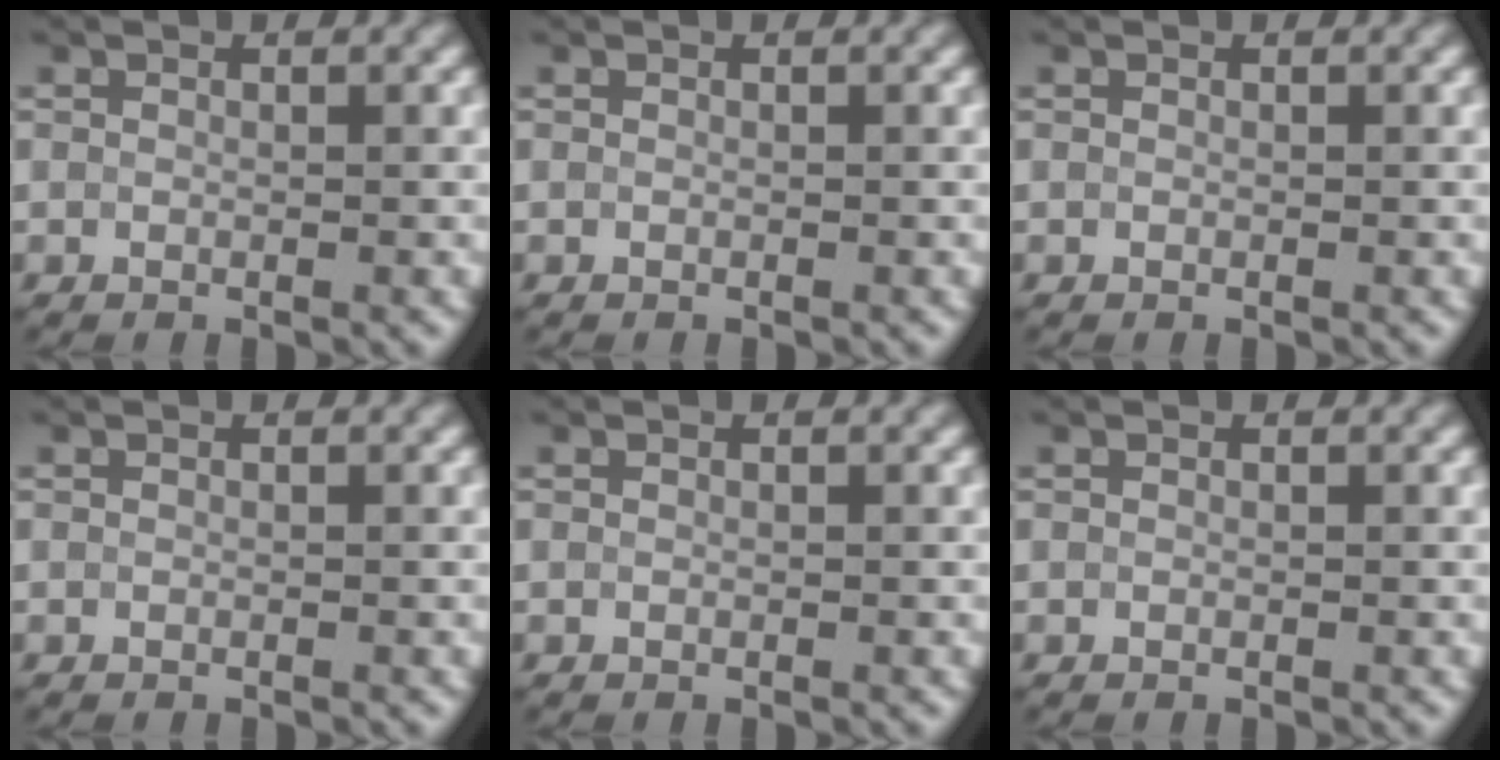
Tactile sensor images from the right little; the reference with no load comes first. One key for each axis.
{"total": 0.0}
{"total": 0.0}
{"total": 0.0}
{"total": 0.0}
{"total": 0.0}